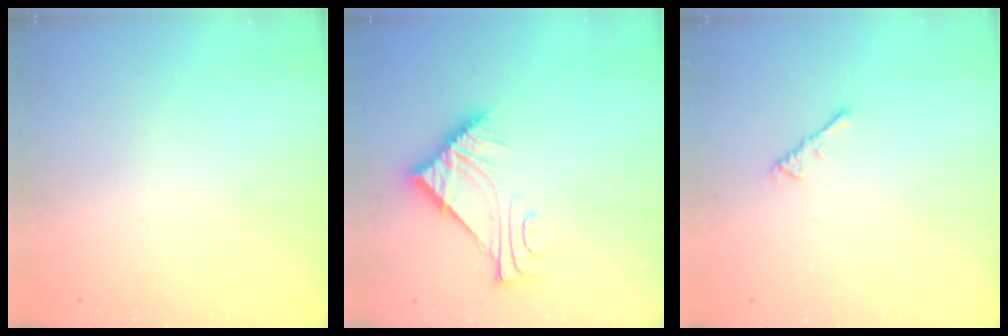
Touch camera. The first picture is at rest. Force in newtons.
{"total": 7.7, "press": 7.7, "slide": 0.1}
{"total": 2.2, "press": 2.1, "slide": 0.5}